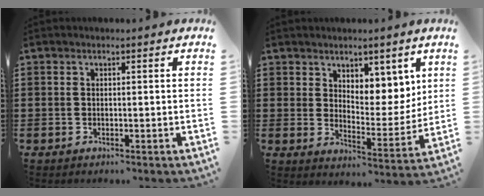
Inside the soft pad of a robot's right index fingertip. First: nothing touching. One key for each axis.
{"total": 6.3, "fx": 5.0, "fy": 3.6, "fz": 1.3, "tx": -0.026, "ty": -0.027, "tz": 0.091}